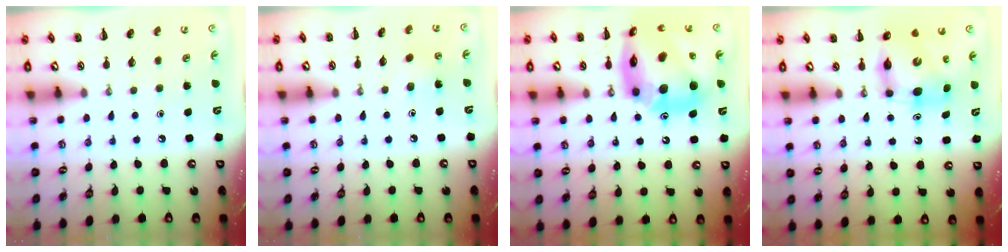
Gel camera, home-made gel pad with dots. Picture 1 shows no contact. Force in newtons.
{"total": 3.5, "press": 3.4, "slide": 1.0}
{"total": 22.0, "press": 21.1, "slide": 6.3}
{"total": 6.6, "press": 6.5, "slide": 0.9}